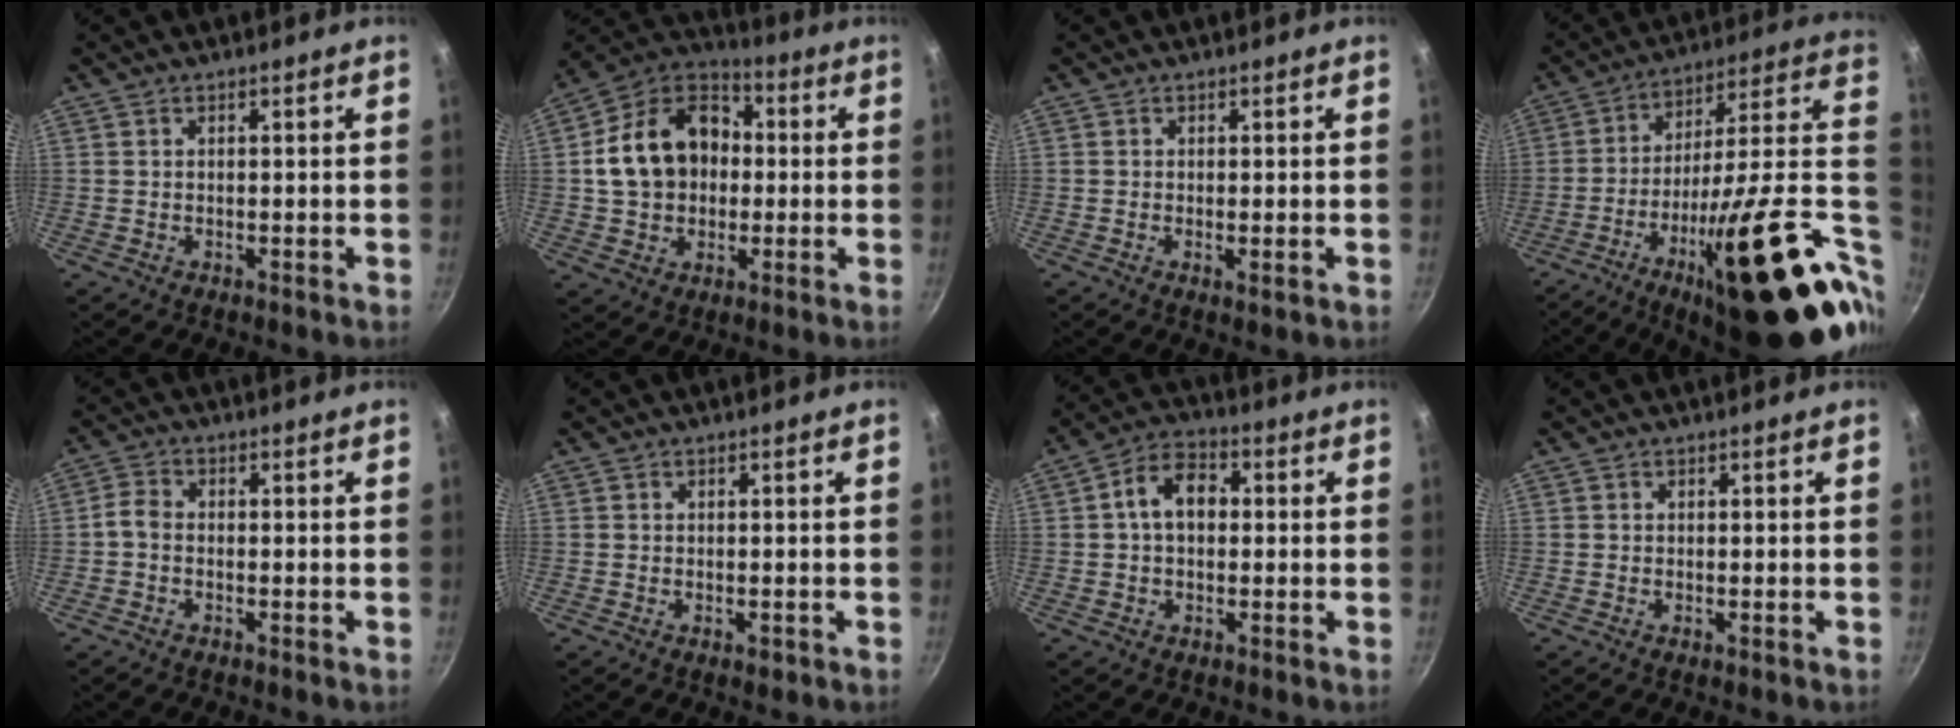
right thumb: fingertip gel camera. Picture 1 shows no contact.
{"total": 17.7, "force": [1.0, 13.9, 11.0], "torque": [-0.162, 0.041, 0.008]}
{"total": 1.3, "force": [-0.2, 0.5, 1.2], "torque": [-0.021, -0.004, -0.004]}
{"total": 33.8, "force": [-8.8, 9.1, 31.3], "torque": [-0.419, 0.025, -0.139]}
{"total": 2.4, "force": [-1.0, 1.7, 1.4], "torque": [-0.038, 0.012, -0.029]}
{"total": 1.1, "force": [-0.4, 0.7, 0.8], "torque": [-0.011, 0.001, -0.008]}
{"total": 8.4, "force": [0.9, 5.8, 5.9], "torque": [-0.074, 0.024, 0.001]}
{"total": 0.0}